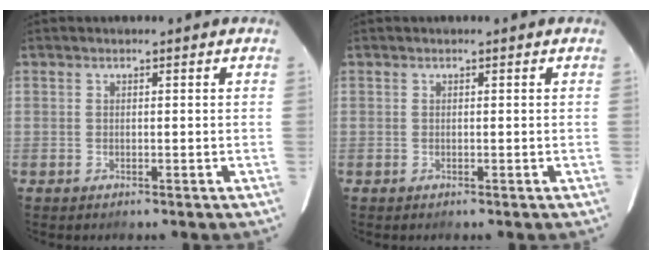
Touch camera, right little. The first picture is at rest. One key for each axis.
{"total": 0.0}